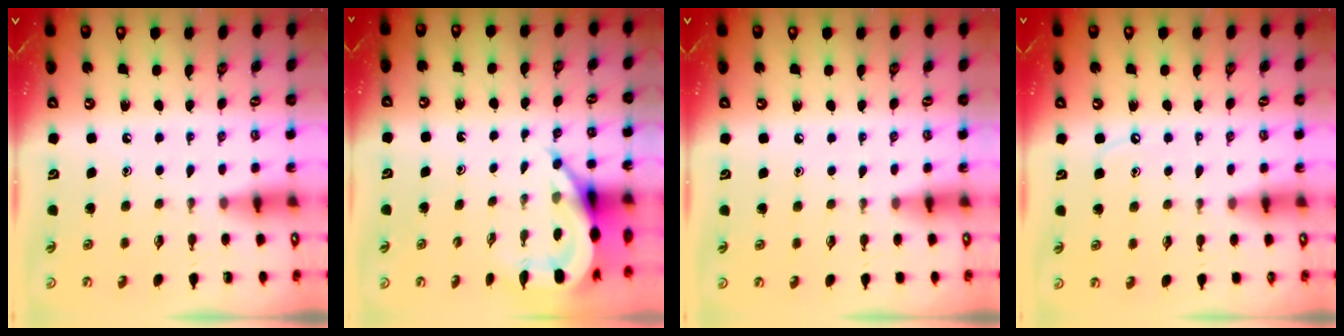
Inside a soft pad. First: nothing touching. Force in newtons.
{"total": 7.1, "press": 7.1, "slide": 0.7}
{"total": 3.3, "press": 3.2, "slide": 0.5}
{"total": 3.8, "press": 3.7, "slide": 0.6}